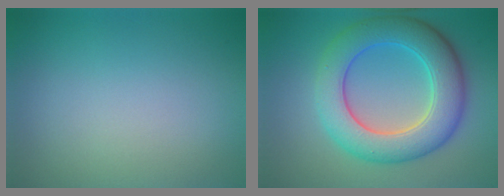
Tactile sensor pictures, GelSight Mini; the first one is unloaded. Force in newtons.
{"total": 8.0, "press": 8.0, "slide": 0.2}